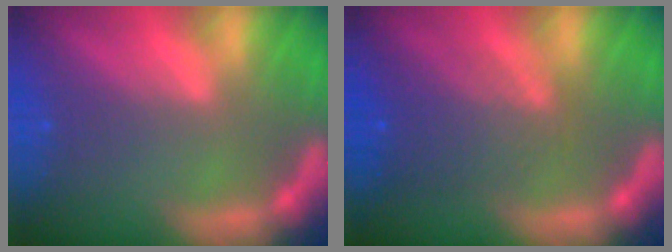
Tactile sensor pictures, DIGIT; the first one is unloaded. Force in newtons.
{"total": 5.1}